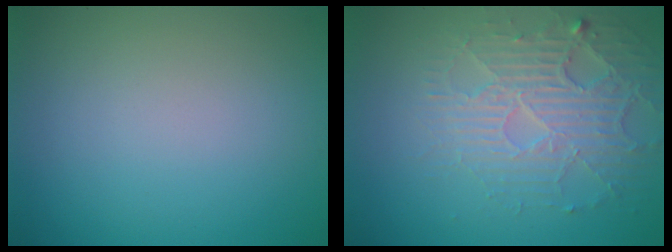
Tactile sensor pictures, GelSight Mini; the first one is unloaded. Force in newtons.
{"total": 4.3, "press": 3.8, "slide": 2.0}